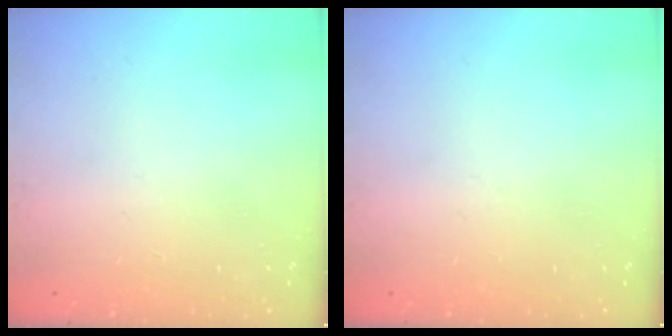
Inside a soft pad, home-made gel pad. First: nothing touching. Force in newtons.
{"total": 0.0}